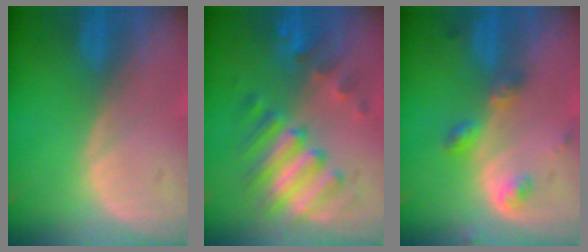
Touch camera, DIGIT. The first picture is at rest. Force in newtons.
{"total": 7.7, "press": 7.7, "slide": 0.7}
{"total": 4.4, "press": 4.0, "slide": 1.9}